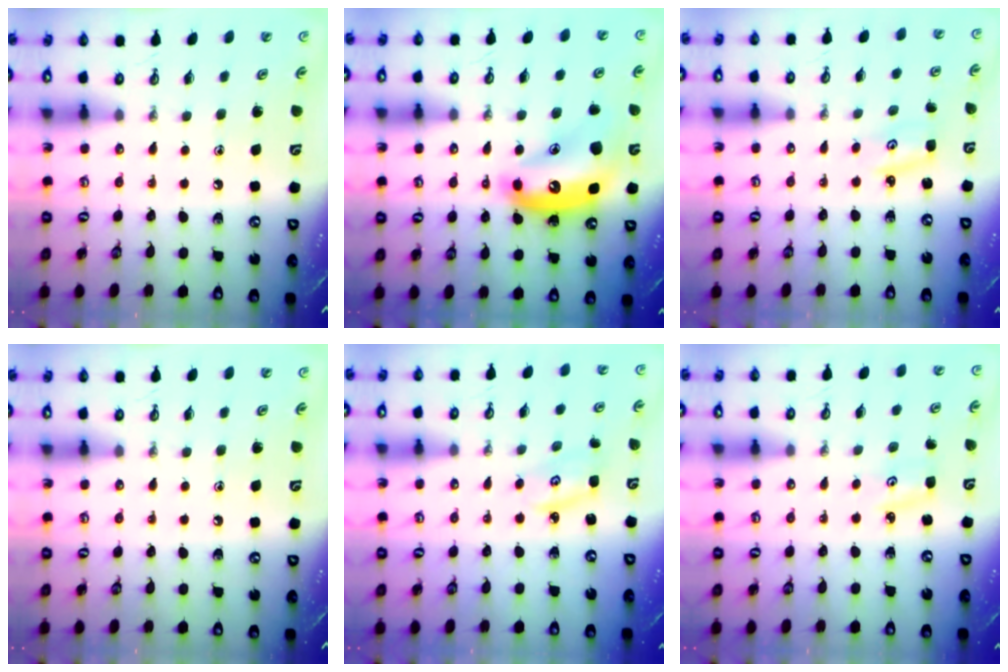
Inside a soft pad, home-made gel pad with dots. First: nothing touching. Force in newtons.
{"total": 14.6, "press": 14.5, "slide": 0.8}
{"total": 2.7, "press": 2.7, "slide": 0.3}
{"total": 0.0}
{"total": 2.7, "press": 2.6, "slide": 0.3}
{"total": 3.1, "press": 3.1, "slide": 0.3}